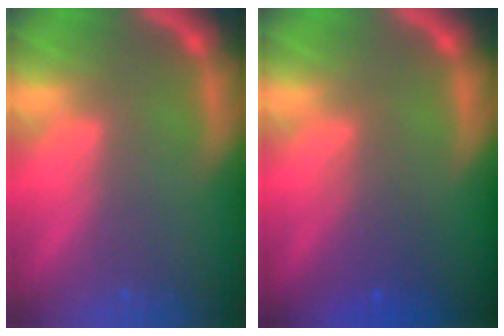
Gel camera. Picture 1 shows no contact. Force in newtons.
{"total": 2.5}